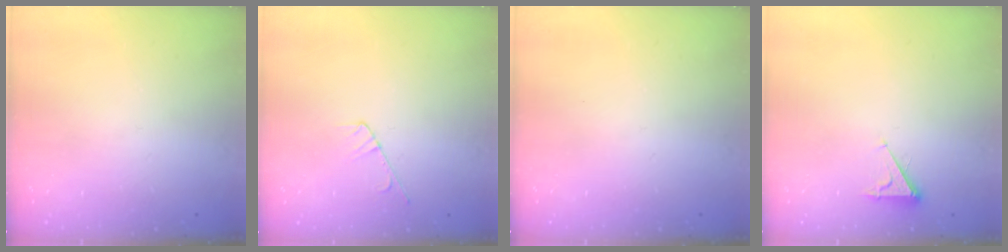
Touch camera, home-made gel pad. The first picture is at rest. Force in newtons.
{"total": 4.8, "press": 4.7, "slide": 0.6}
{"total": 0.0}
{"total": 3.0, "press": 3.0, "slide": 0.5}